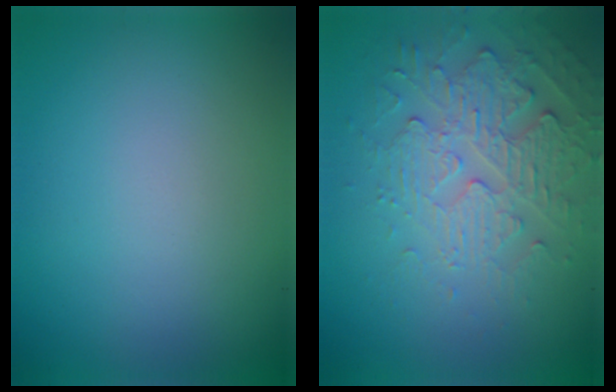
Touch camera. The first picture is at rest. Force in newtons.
{"total": 4.0, "press": 3.5, "slide": 2.0}